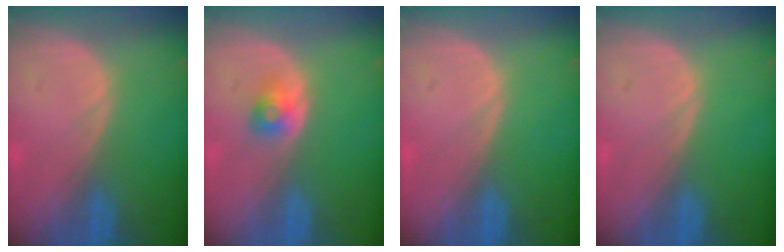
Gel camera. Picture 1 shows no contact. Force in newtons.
{"total": 2.6, "press": 2.4, "slide": 1.0}
{"total": 0.0}
{"total": 0.0}